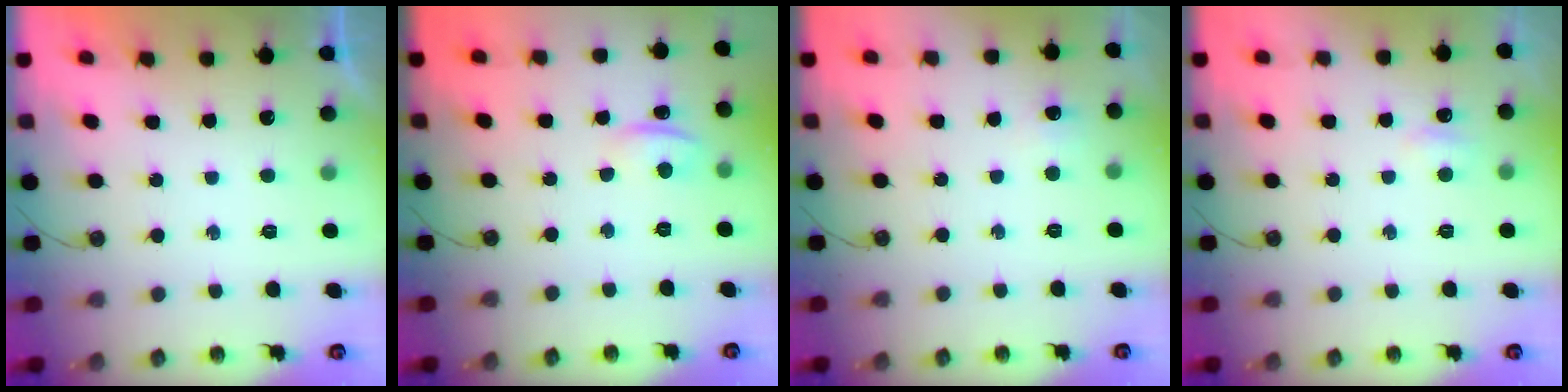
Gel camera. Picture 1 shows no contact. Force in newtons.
{"total": 1.6, "press": 1.2, "slide": 1.0}
{"total": 4.2, "press": 4.2, "slide": 0.5}
{"total": 3.3, "press": 3.3, "slide": 0.5}